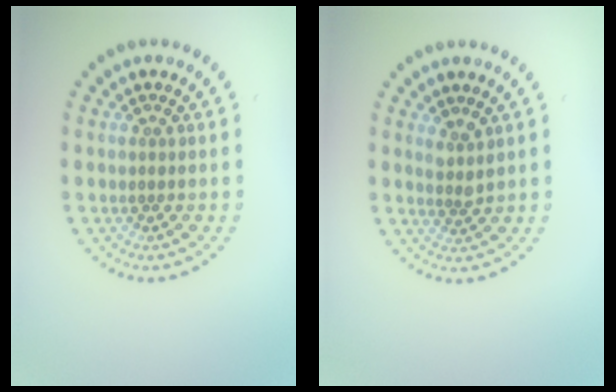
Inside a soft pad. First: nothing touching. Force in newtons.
{"total": 1.2, "press": 1.0, "slide": 0.6}